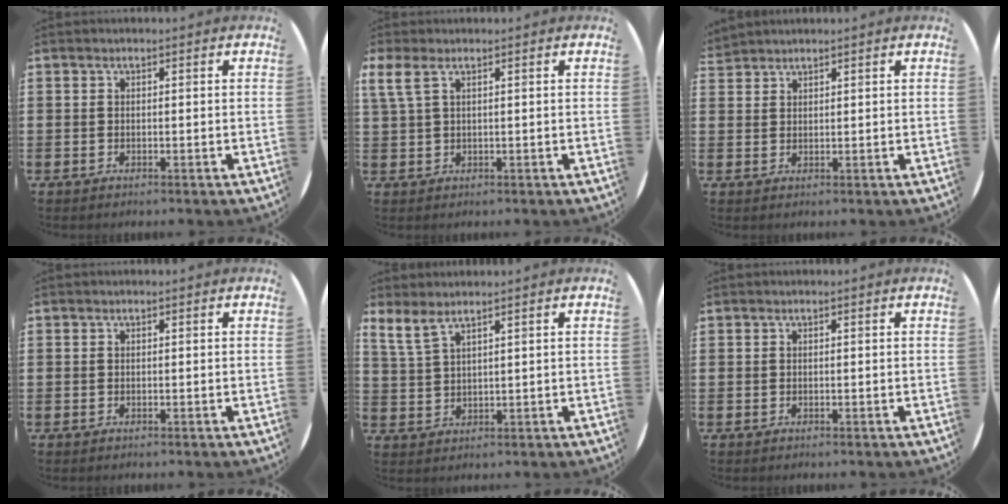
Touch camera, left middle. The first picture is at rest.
{"total": 2.2, "force": [1.3, 0.5, 1.7], "torque": [-0.039, 0.002, 0.023]}
{"total": 1.7, "force": [1.7, 0.2, -0.3], "torque": [0.001, 0.001, 0.034]}
{"total": 0.0}
{"total": 3.1, "force": [2.7, 0.5, 1.6], "torque": [-0.036, -0.002, 0.049]}
{"total": 0.0}